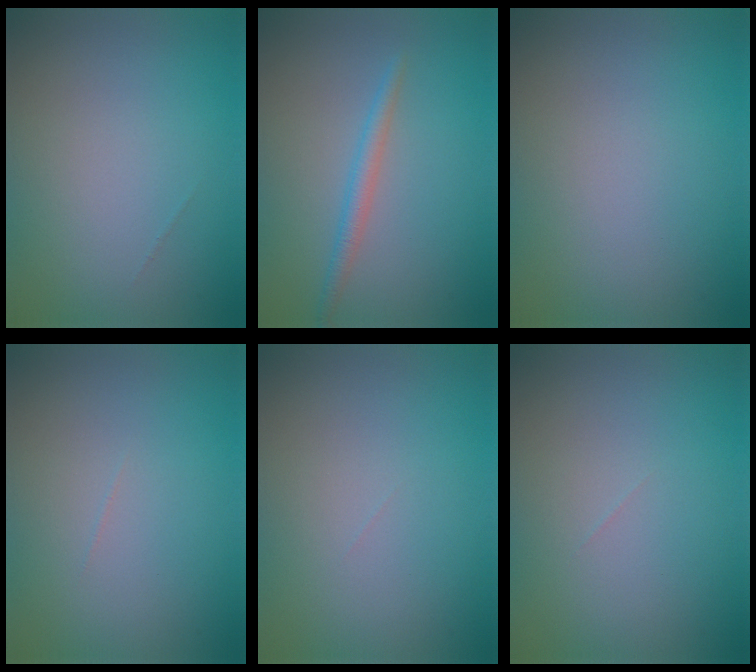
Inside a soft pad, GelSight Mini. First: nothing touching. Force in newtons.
{"total": 1.7, "press": 1.7, "slide": 0.1}
{"total": 0.0}
{"total": 0.0}
{"total": 0.0}
{"total": 0.0}